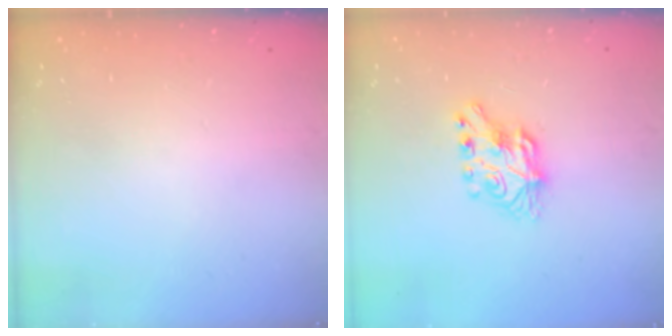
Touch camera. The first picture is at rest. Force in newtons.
{"total": 7.7, "press": 7.6, "slide": 0.7}